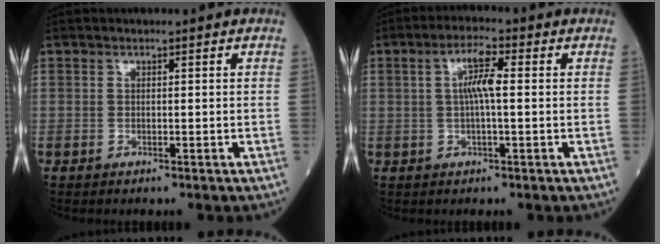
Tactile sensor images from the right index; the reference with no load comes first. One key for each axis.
{"total": 5.1, "fx": 0.8, "fy": 0.4, "fz": 5.0, "tx": -0.095, "ty": 0.009, "tz": 0.012}